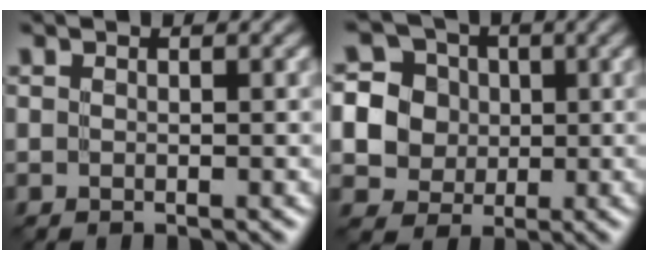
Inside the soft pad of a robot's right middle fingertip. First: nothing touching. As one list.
[{"total": 9.8, "force": [0.6, 9.2, 3.3], "torque": [-0.094, 0.029, 0.012]}]